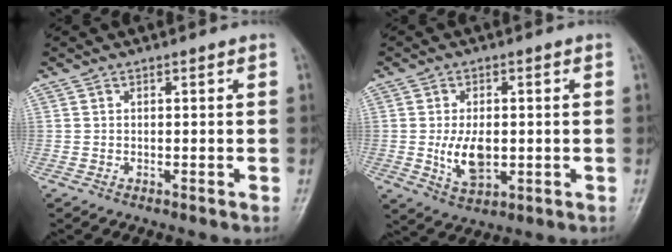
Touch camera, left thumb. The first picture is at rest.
{"total": 7.4, "force": [-0.5, 4.4, 6.0], "torque": [-0.099, -0.008, -0.002]}